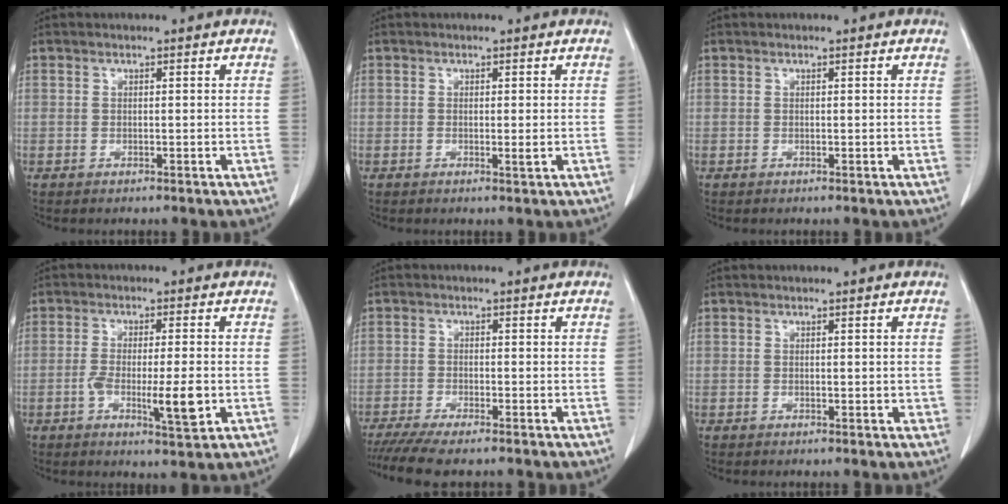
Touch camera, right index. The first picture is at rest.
{"total": 1.0, "force": [-0.2, 0.0, 1.0], "torque": [-0.016, -0.003, -0.002]}
{"total": 0.0}
{"total": 7.3, "force": [-1.9, 1.0, 6.9], "torque": [-0.117, -0.008, -0.030]}
{"total": 7.2, "force": [-5.9, 0.7, 4.0], "torque": [-0.060, -0.016, -0.097]}
{"total": 1.1, "force": [0.0, 0.5, 0.9], "torque": [-0.009, -0.002, 0.004]}